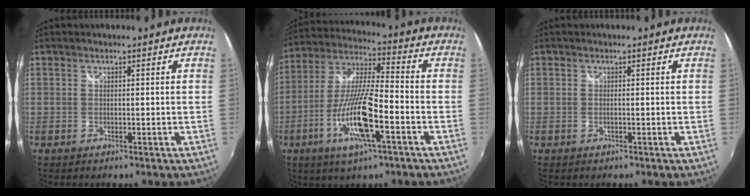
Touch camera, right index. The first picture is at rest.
{"total": 15.0, "force": [-6.1, 2.8, 13.4], "torque": [-0.279, -0.013, -0.120]}
{"total": 0.0}